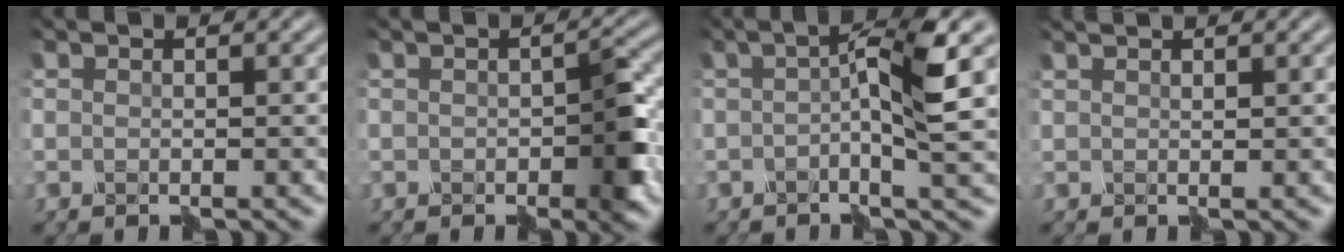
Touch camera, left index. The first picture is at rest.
{"total": 4.2, "force": [-1.2, 1.9, 3.6], "torque": [-0.058, 0.002, -0.021]}
{"total": 5.7, "force": [-0.1, 0.6, 5.6], "torque": [-0.092, 0.012, -0.010]}
{"total": 0.8, "force": [0.7, -0.2, -0.2], "torque": [0.003, 0.006, 0.011]}